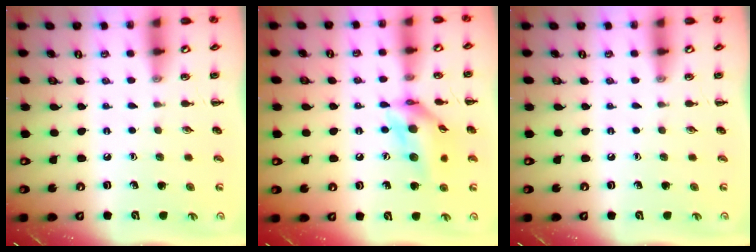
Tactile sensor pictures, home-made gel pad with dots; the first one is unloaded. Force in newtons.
{"total": 15.3, "press": 15.0, "slide": 3.1}
{"total": 0.0}